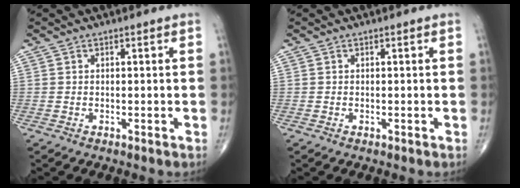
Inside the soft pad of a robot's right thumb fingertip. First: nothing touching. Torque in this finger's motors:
{"motor_torque": [0.97, -0.74, 0.13, 0.10, 0.01]}